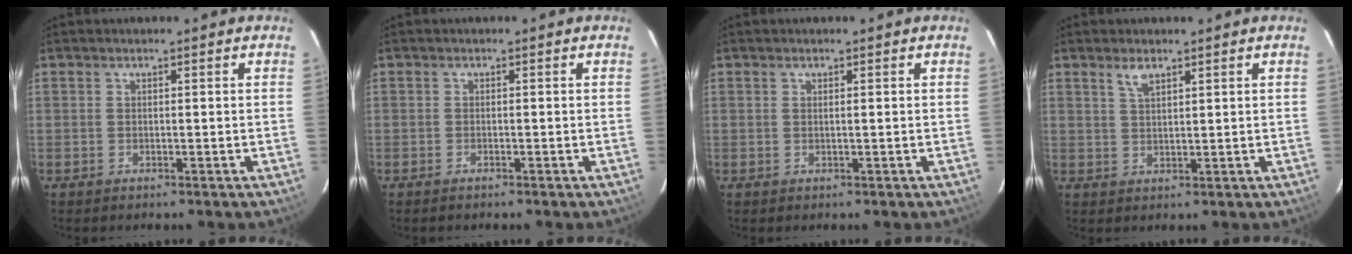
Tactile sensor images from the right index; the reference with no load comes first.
{"total": 0.8, "force": [-0.7, 0.2, 0.3], "torque": [-0.008, 0.000, -0.016]}
{"total": 0.5, "force": [0.1, -0.2, 0.5], "torque": [-0.010, 0.000, 0.002]}
{"total": 2.7, "force": [1.8, 0.9, 1.7], "torque": [-0.032, 0.002, 0.036]}